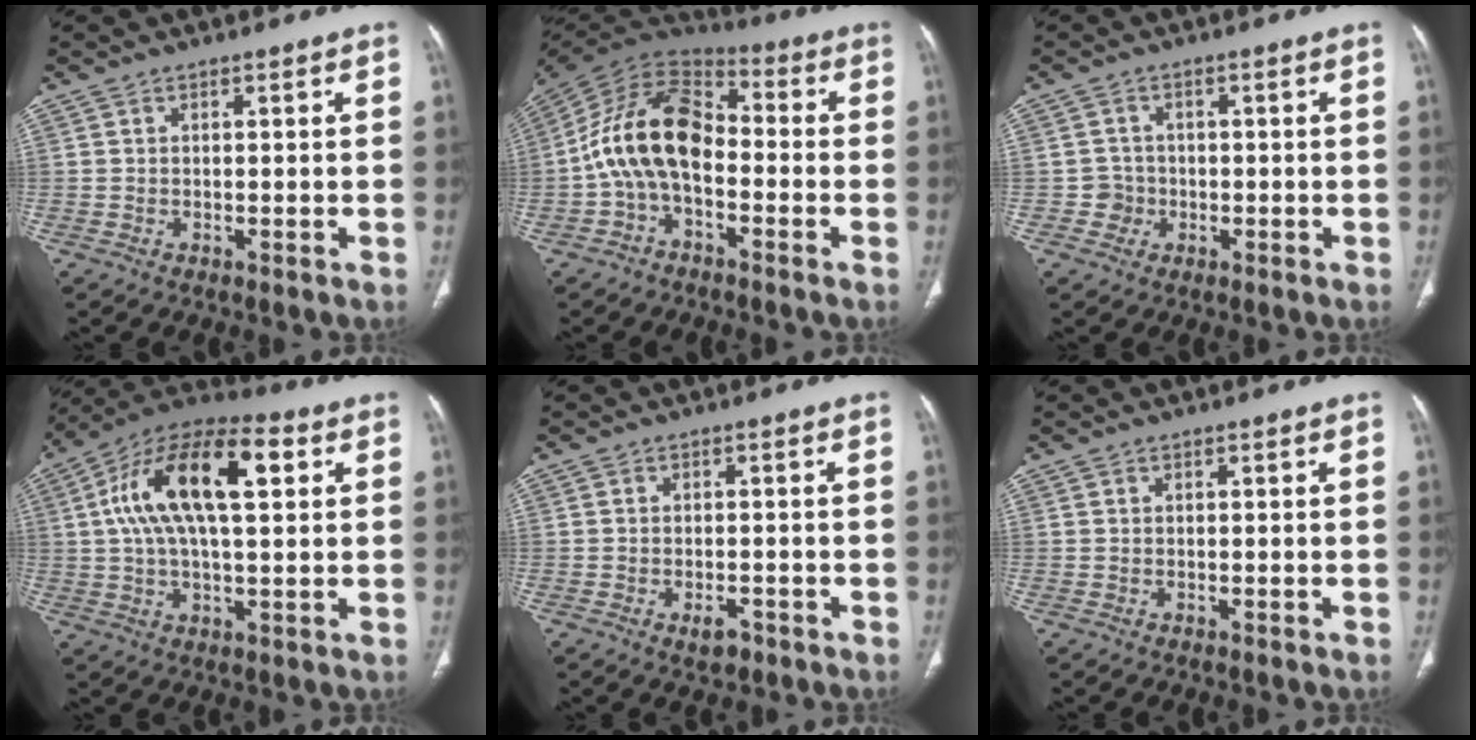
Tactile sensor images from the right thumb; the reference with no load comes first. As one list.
[{"total": 15.5, "force": [-2.4, 9.5, 12.0], "torque": [-0.213, 0.056, -0.055]}, {"total": 2.6, "force": [-0.7, 2.6, 0.0], "torque": [0.023, 0.012, -0.014]}, {"total": 19.4, "force": [4.8, 8.5, 16.8], "torque": [-0.292, 0.026, 0.071]}, {"total": 2.6, "force": [-1.4, 1.4, 1.7], "torque": [-0.023, 0.004, -0.018]}, {"total": 0.0}]